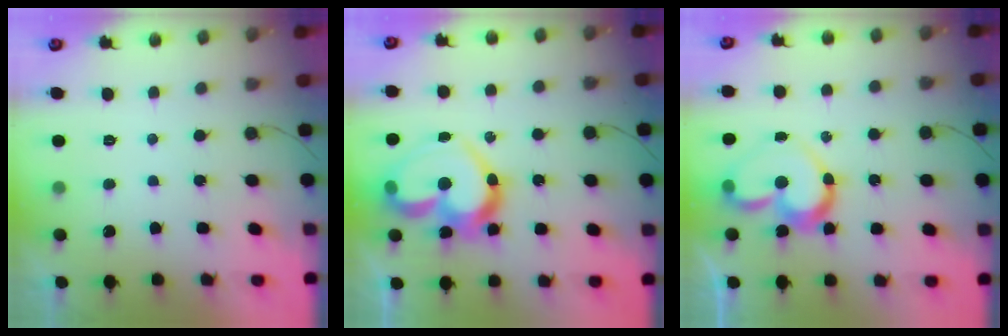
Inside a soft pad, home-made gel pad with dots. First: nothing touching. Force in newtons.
{"total": 21.0, "press": 21.0, "slide": 1.7}
{"total": 14.9, "press": 14.8, "slide": 1.4}